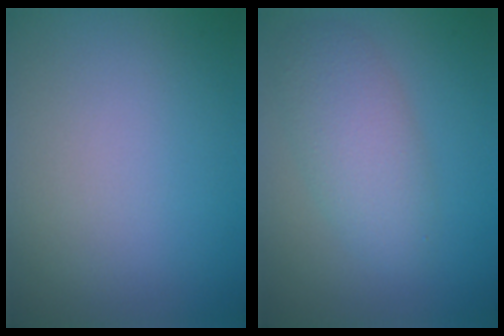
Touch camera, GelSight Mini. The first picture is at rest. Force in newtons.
{"total": 3.9, "press": 3.9, "slide": 0.1}